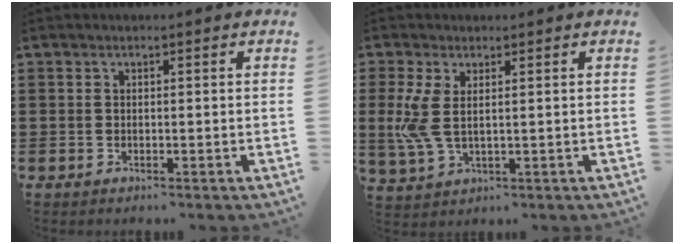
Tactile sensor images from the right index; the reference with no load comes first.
{"total": 5.6, "force": [0.9, 2.3, 5.0], "torque": [-0.125, -0.007, 0.011]}